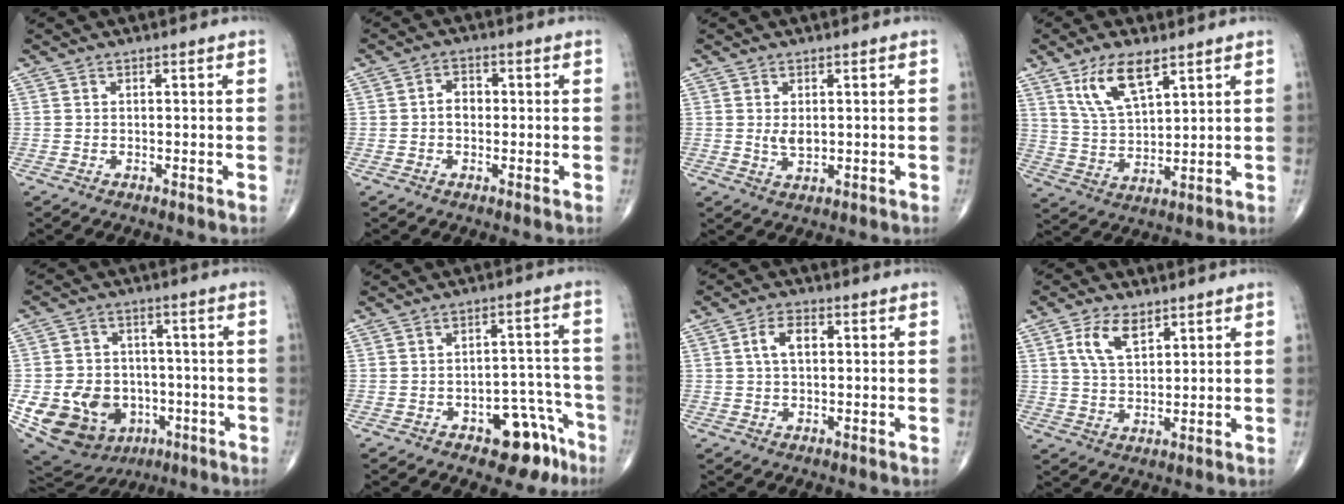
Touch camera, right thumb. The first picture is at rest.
{"total": 3.2, "force": [-0.2, 2.4, 2.1], "torque": [-0.024, 0.012, -0.008]}
{"total": 2.7, "force": [0.3, 1.6, 2.1], "torque": [-0.031, -0.007, 0.010]}
{"total": 10.2, "force": [5.9, 4.0, 7.3], "torque": [-0.132, -0.028, 0.123]}
{"total": 18.4, "force": [-5.0, 14.7, 9.9], "torque": [-0.159, 0.024, -0.060]}
{"total": 10.0, "force": [-5.9, 5.2, 6.2], "torque": [-0.040, 0.053, -0.075]}
{"total": 4.4, "force": [0.8, 2.5, 3.5], "torque": [-0.067, 0.011, 0.014]}
{"total": 6.8, "force": [3.4, 3.5, 4.8], "torque": [-0.083, -0.016, 0.068]}